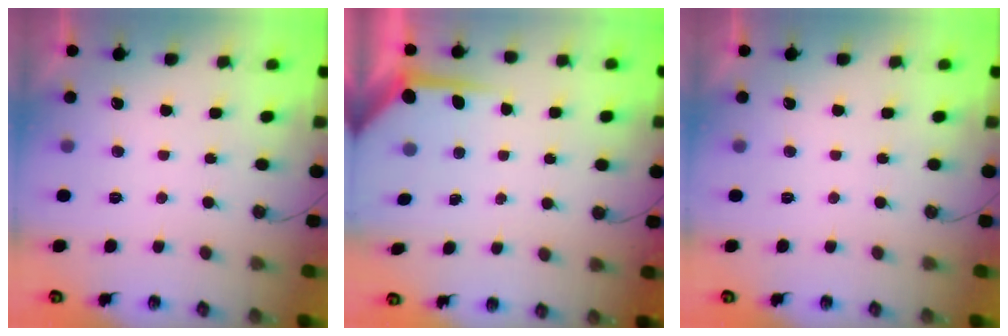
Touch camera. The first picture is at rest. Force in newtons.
{"total": 5.3, "press": 5.3, "slide": 0.4}
{"total": 0.0}